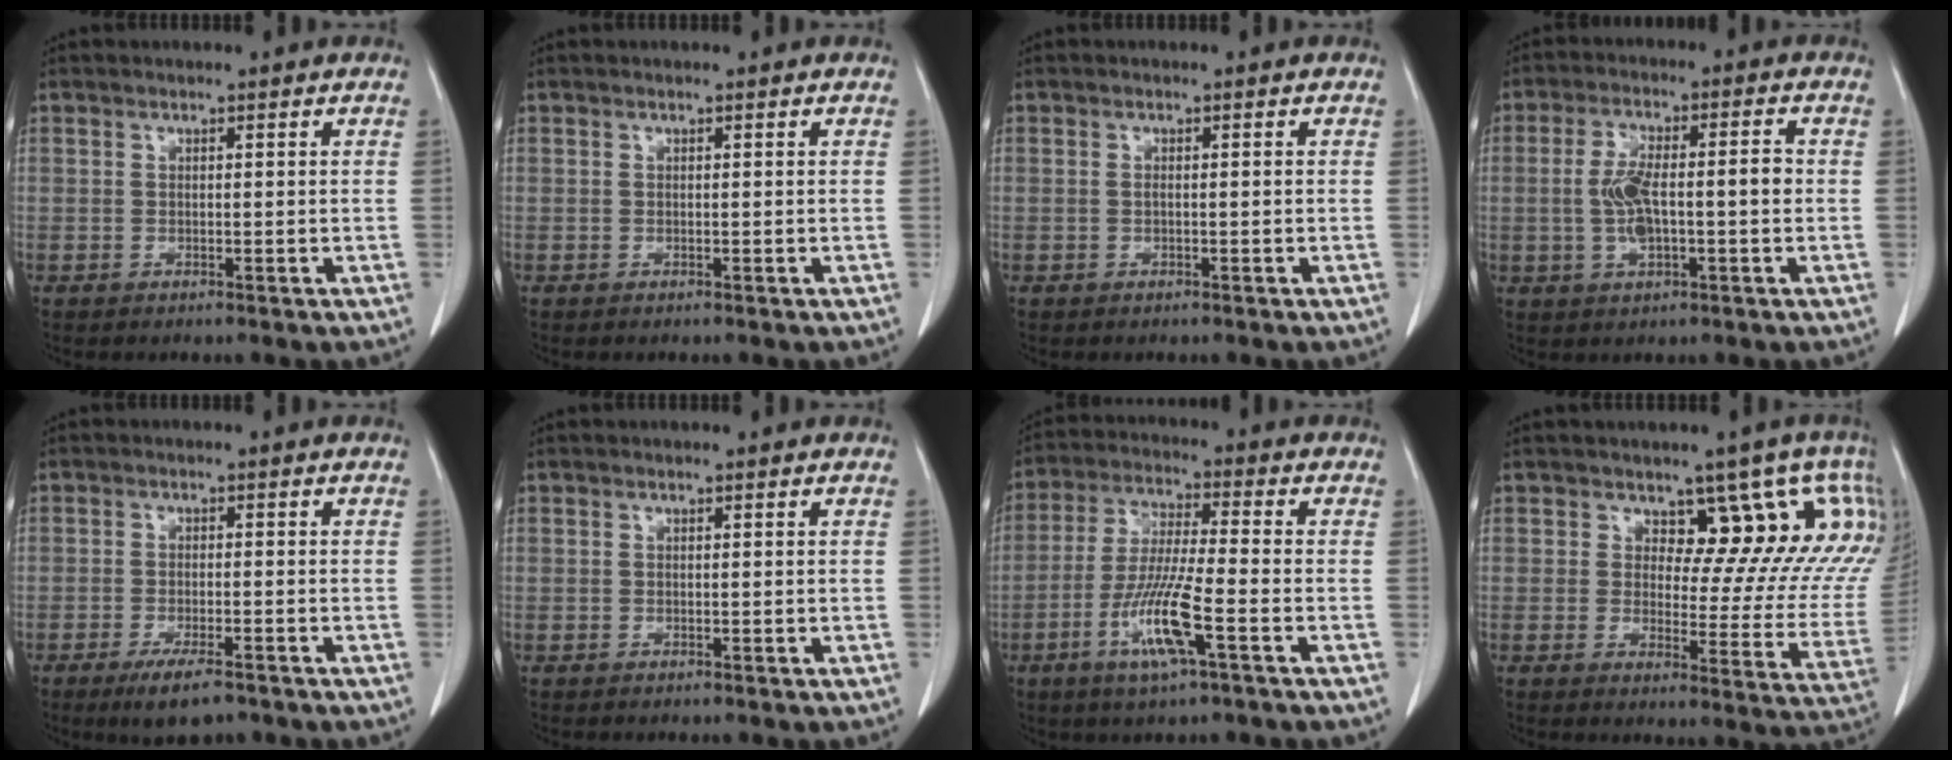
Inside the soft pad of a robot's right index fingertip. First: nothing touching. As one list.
[{"total": 0.0}, {"total": 0.9, "force": [-0.1, 0.3, 0.8], "torque": [-0.016, 0.000, 0.002]}, {"total": 8.6, "force": [-0.7, 2.6, 8.2], "torque": [-0.161, 0.018, -0.009]}, {"total": 5.4, "force": [-3.8, 1.2, 3.6], "torque": [-0.063, -0.009, -0.058]}, {"total": 0.0}, {"total": 10.7, "force": [-4.4, 0.4, 9.8], "torque": [-0.197, -0.014, -0.086]}, {"total": 12.7, "force": [9.0, 5.8, 6.8], "torque": [-0.048, -0.021, 0.082]}]